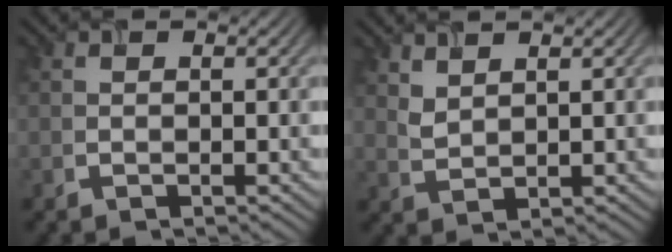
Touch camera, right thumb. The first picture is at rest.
{"total": 2.6, "force": [2.1, 0.9, 1.2], "torque": [-0.032, -0.002, 0.049]}